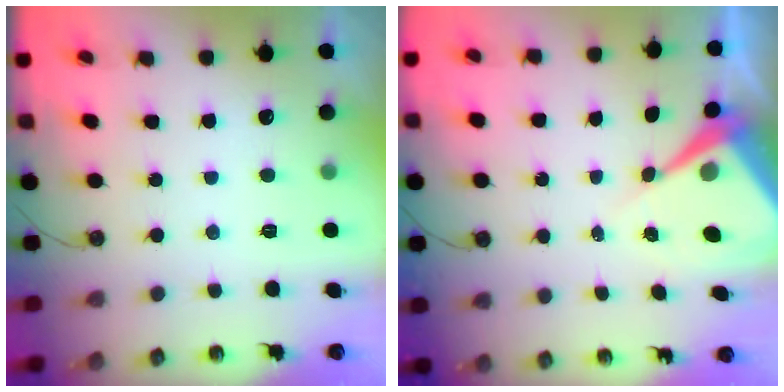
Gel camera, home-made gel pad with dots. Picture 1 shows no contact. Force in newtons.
{"total": 8.5, "press": 8.5, "slide": 0.9}